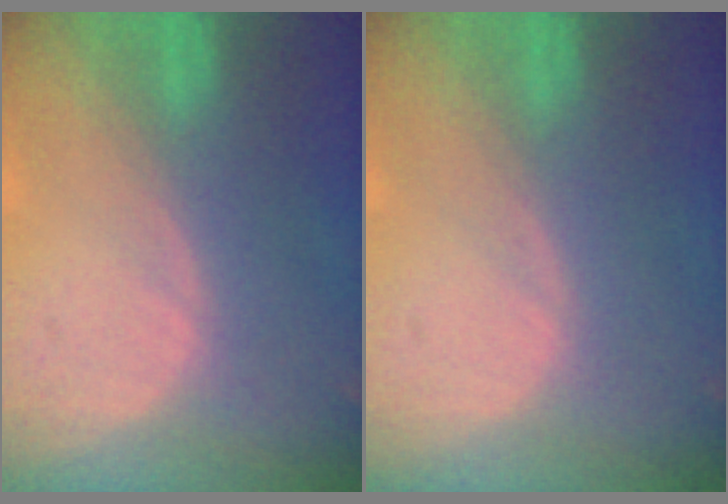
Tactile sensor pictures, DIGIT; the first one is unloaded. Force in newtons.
{"total": 0.0}